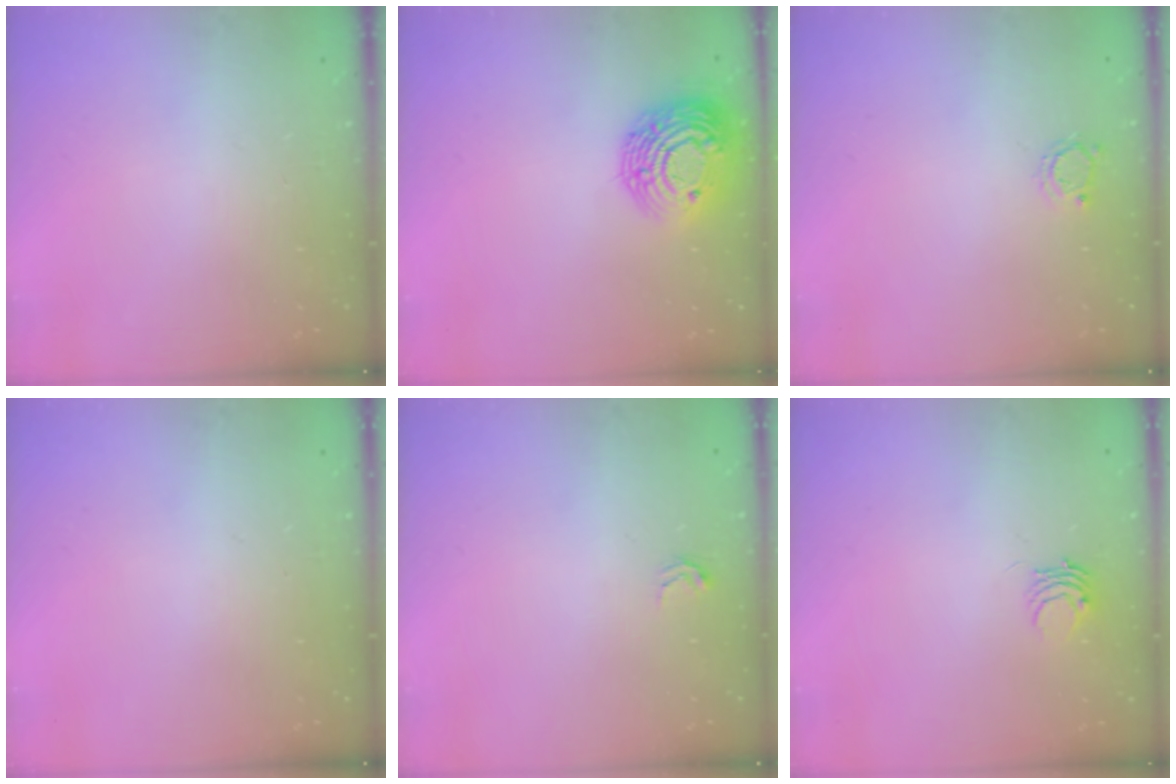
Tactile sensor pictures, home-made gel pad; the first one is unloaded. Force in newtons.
{"total": 15.1, "press": 15.0, "slide": 1.0}
{"total": 2.8, "press": 2.7, "slide": 0.4}
{"total": 0.0}
{"total": 2.7, "press": 2.7, "slide": 0.4}
{"total": 3.8, "press": 3.8, "slide": 0.1}